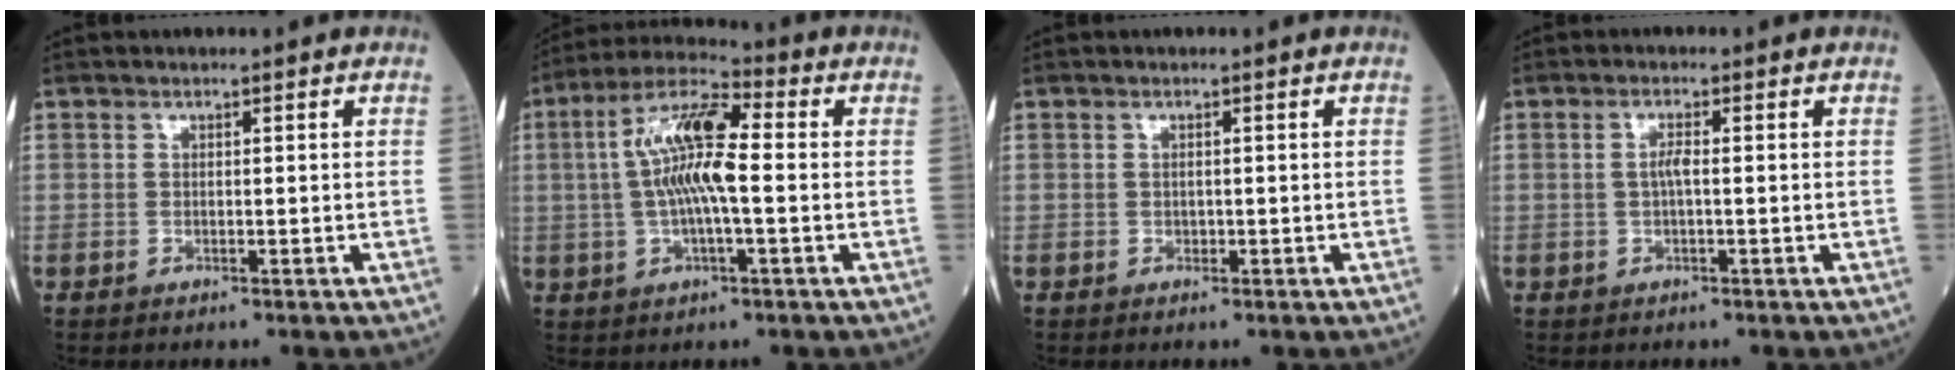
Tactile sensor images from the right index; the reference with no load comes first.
{"total": 11.4, "force": [0.4, 2.4, 11.1], "torque": [-0.219, 0.019, 0.001]}
{"total": 0.5, "force": [0.0, 0.4, 0.4], "torque": [-0.007, 0.000, 0.000]}
{"total": 1.9, "force": [0.1, 0.3, 1.9], "torque": [-0.041, 0.001, 0.001]}